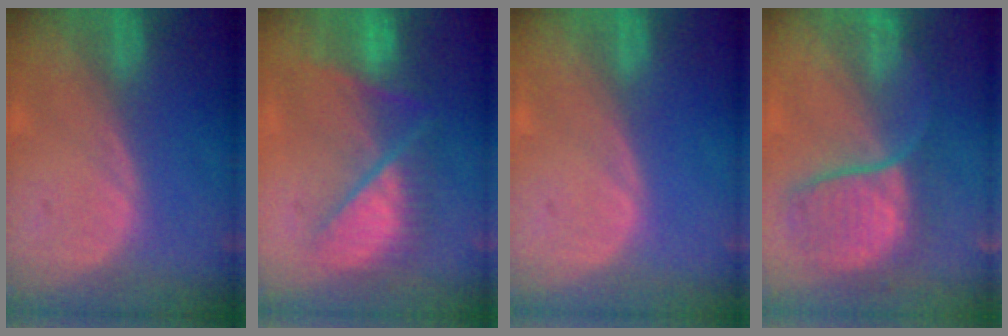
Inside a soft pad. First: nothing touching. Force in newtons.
{"total": 8.0, "press": 8.0, "slide": 0.4}
{"total": 0.0}
{"total": 8.3, "press": 8.1, "slide": 1.8}